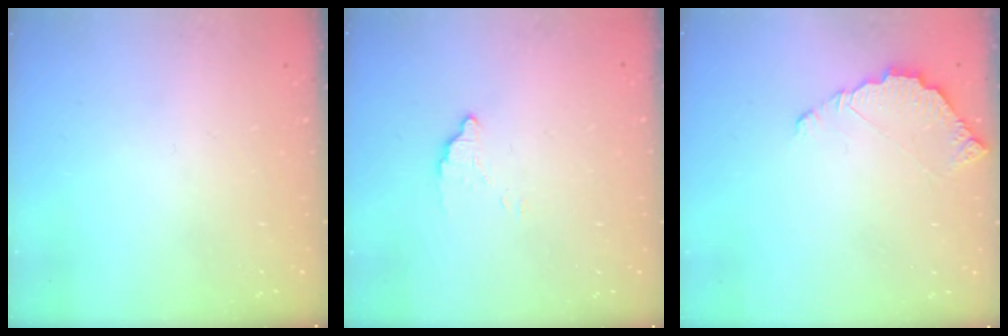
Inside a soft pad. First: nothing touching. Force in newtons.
{"total": 2.5, "press": 2.5, "slide": 0.1}
{"total": 5.4, "press": 5.4, "slide": 0.4}